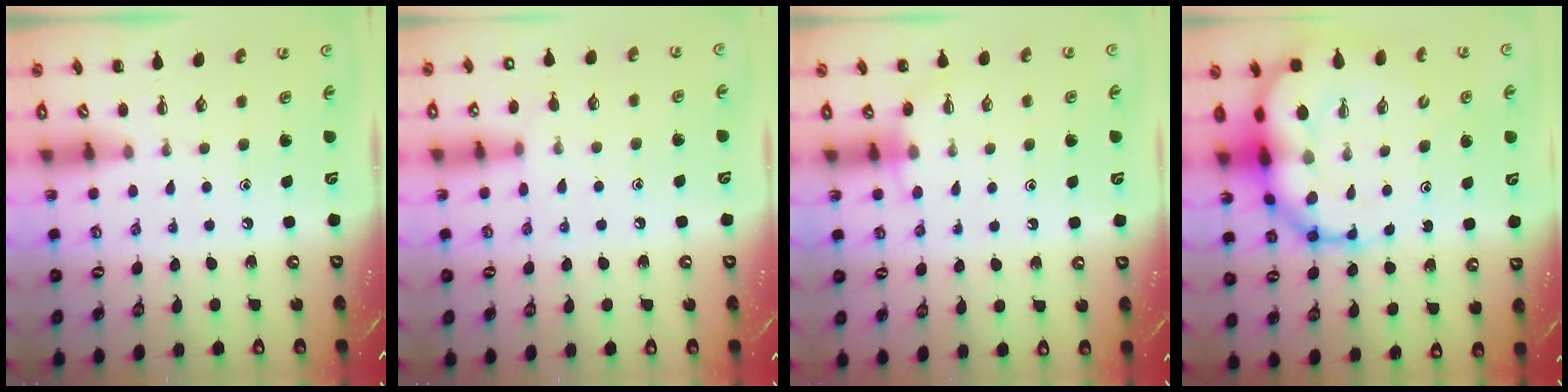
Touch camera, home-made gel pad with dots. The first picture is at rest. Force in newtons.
{"total": 8.9, "press": 8.7, "slide": 2.0}
{"total": 5.3, "press": 5.1, "slide": 1.4}
{"total": 16.7, "press": 16.0, "slide": 4.7}